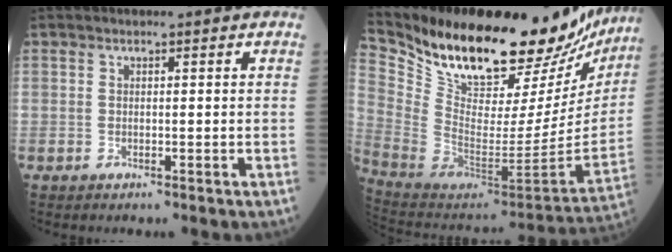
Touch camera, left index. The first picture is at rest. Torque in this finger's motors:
{"motor_torque": [0.59, -0.74, 0.32, 0.11]}